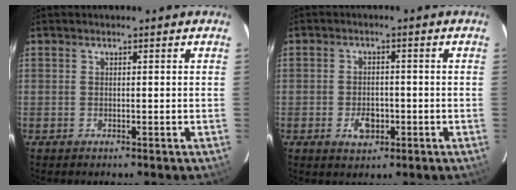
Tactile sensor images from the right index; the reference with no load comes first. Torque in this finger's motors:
{"motor_torque": [0.49, 0.02, 0.25, 0.04]}